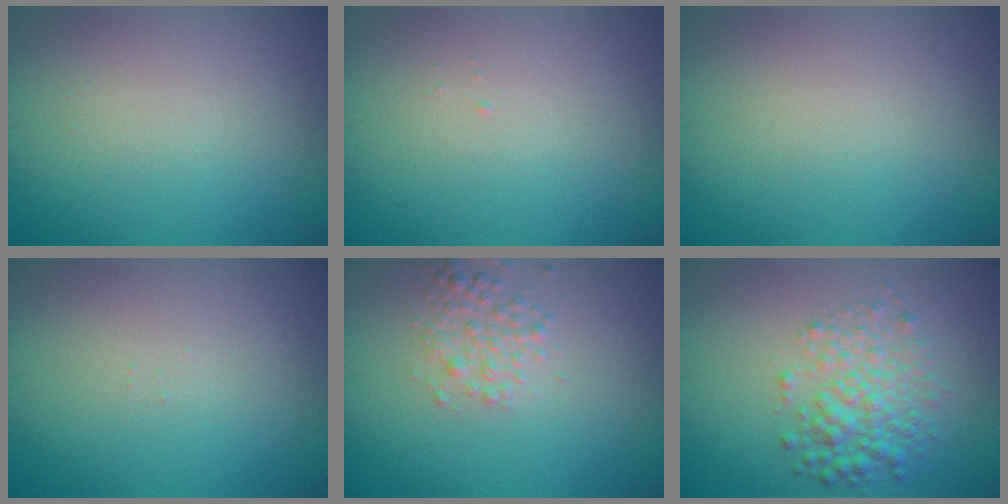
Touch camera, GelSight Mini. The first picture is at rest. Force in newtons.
{"total": 0.0}
{"total": 0.0}
{"total": 0.0}
{"total": 2.1, "press": 2.1, "slide": 0.0}
{"total": 3.7, "press": 3.7, "slide": 0.0}